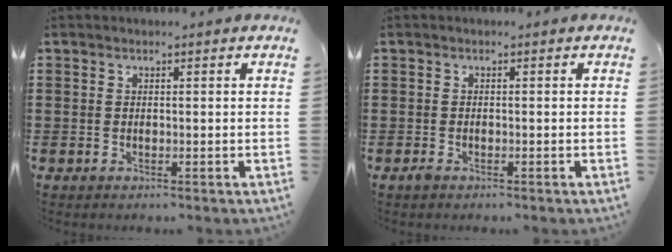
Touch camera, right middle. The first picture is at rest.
{"total": 0.7, "force": [-0.5, 0.3, 0.3], "torque": [-0.009, -0.003, -0.010]}